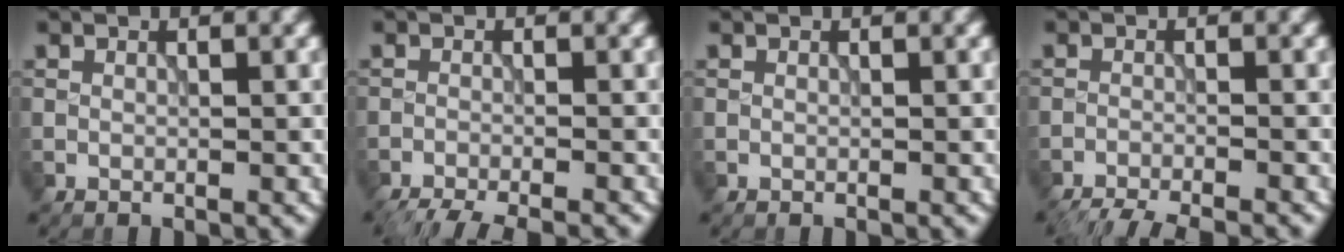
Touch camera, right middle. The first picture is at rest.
{"total": 6.8, "force": [-6.1, 1.3, 2.7], "torque": [-0.037, -0.021, -0.091]}
{"total": 0.0}
{"total": 7.4, "force": [-6.9, 1.4, 2.2], "torque": [-0.029, -0.012, -0.099]}